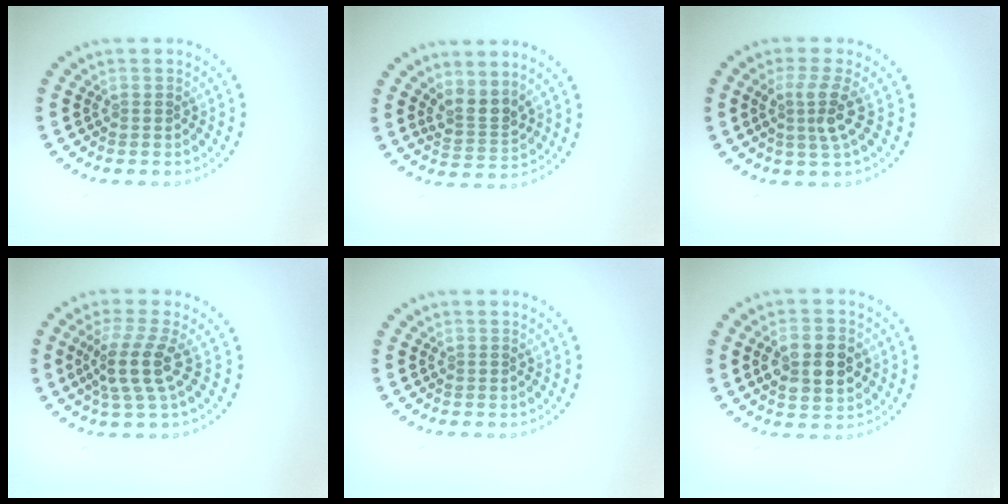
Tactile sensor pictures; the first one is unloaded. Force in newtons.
{"total": 2.6, "press": 1.8, "slide": 1.9}
{"total": 2.9, "press": 2.2, "slide": 1.9}
{"total": 3.7, "press": 2.7, "slide": 2.5}
{"total": 0.0}
{"total": 5.0, "press": 5.0, "slide": 0.3}